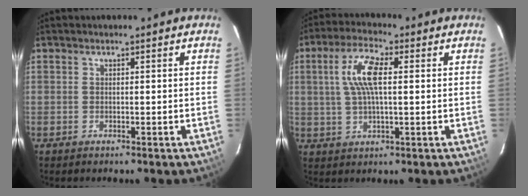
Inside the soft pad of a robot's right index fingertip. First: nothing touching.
{"total": 8.5, "force": [1.6, 2.9, 7.8], "torque": [-0.158, 0.015, 0.031]}